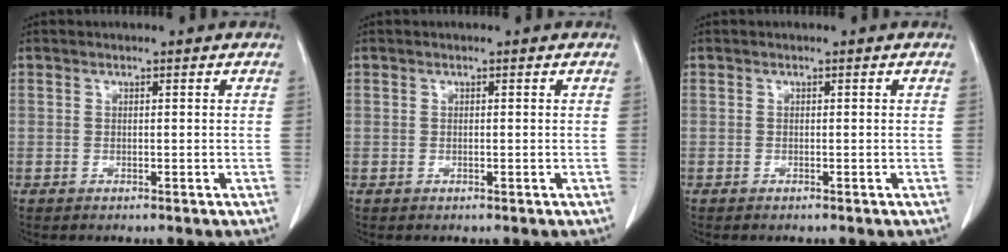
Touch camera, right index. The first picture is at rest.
{"total": 0.0}
{"total": 0.0}